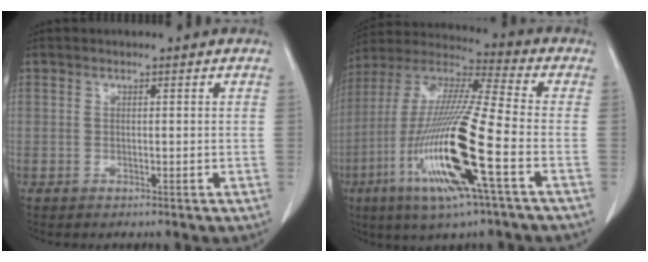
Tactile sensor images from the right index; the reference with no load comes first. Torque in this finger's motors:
{"motor_torque": [2.14, 0.00, 1.05, 0.21]}